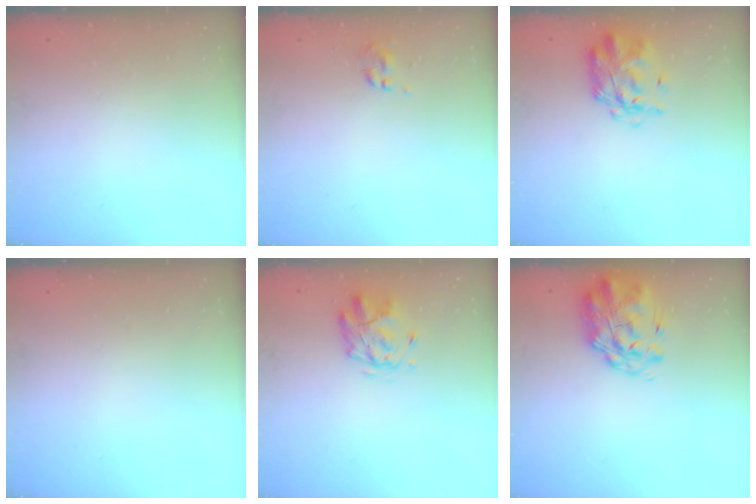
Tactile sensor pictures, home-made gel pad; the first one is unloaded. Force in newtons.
{"total": 0.0}
{"total": 2.9, "press": 2.8, "slide": 0.8}
{"total": 0.0}
{"total": 2.7, "press": 2.3, "slide": 1.3}
{"total": 3.1, "press": 2.6, "slide": 1.7}